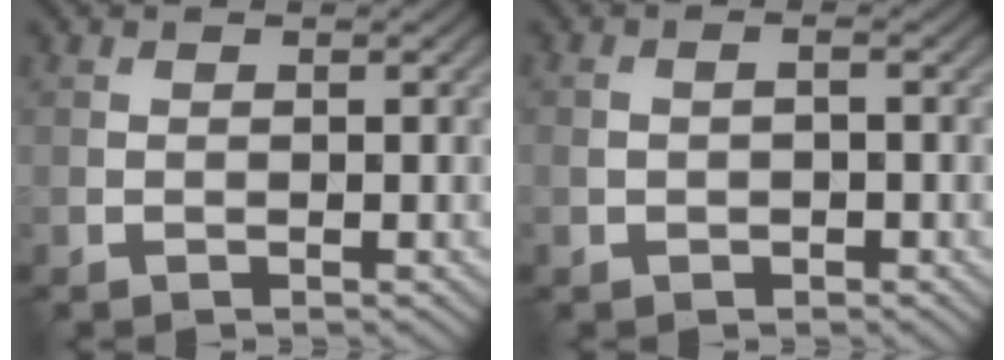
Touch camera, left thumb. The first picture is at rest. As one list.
[{"total": 1.8, "force": [-0.5, 1.2, 1.3], "torque": [-0.032, -0.002, -0.007]}]